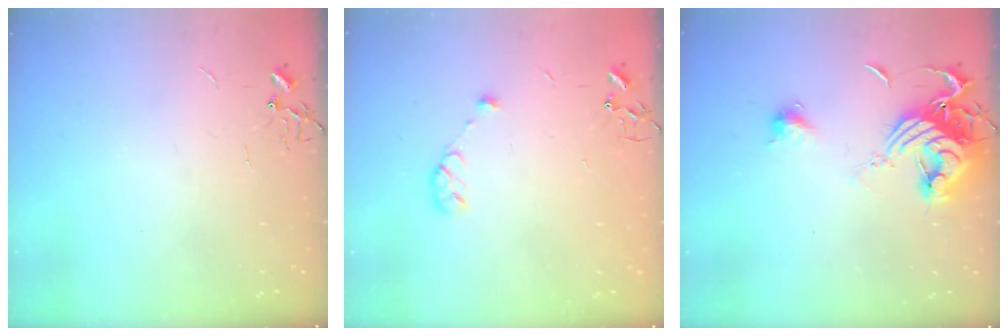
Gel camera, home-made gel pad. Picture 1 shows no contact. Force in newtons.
{"total": 6.3, "press": 6.1, "slide": 1.4}
{"total": 14.9, "press": 14.9, "slide": 1.1}